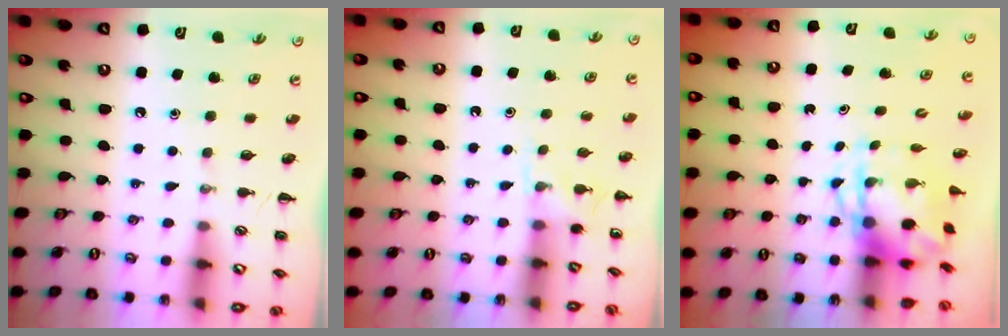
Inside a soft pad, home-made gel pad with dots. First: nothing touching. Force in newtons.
{"total": 5.0, "press": 4.6, "slide": 1.8}
{"total": 5.6, "press": 5.6, "slide": 0.8}